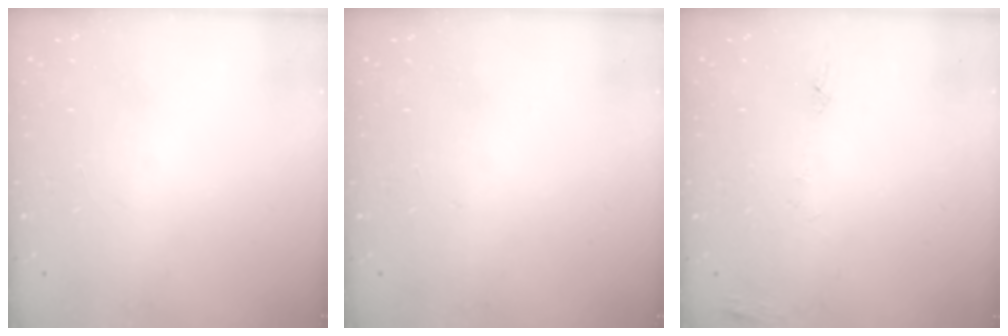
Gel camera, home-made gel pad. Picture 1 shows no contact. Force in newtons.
{"total": 0.0}
{"total": 6.0, "press": 6.0, "slide": 0.6}